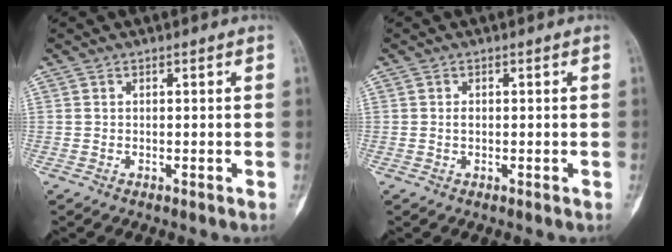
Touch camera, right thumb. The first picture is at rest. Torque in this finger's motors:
{"motor_torque": [0.50, 0.37, 0.15, -0.01, 0.04]}